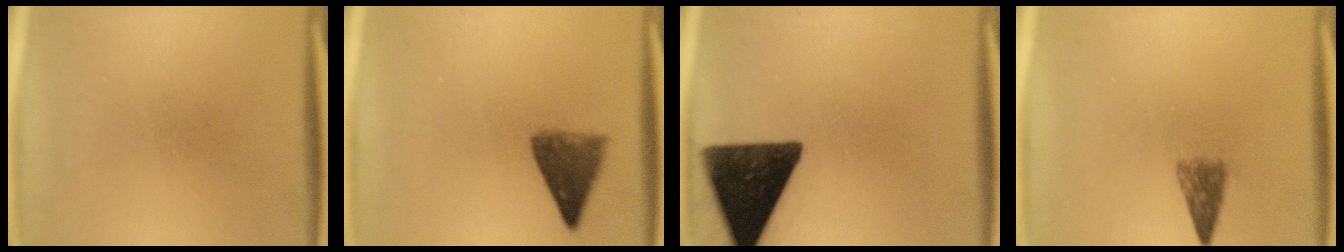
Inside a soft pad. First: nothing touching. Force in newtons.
{"total": 5.4}
{"total": 15.5}
{"total": 2.9}